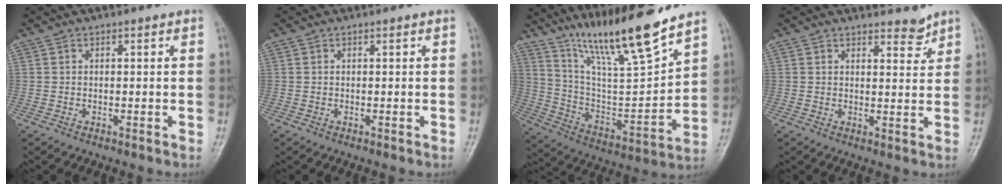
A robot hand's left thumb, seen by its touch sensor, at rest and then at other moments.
{"total": 0.0}
{"total": 19.9, "force": [14.7, 2.8, 13.1], "torque": [-0.197, -0.075, 0.268]}
{"total": 2.9, "force": [2.6, 1.0, 0.8], "torque": [0.002, -0.023, 0.038]}